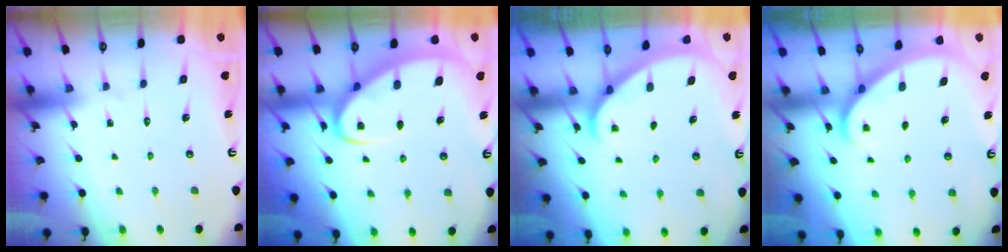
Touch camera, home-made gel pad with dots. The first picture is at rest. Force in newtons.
{"total": 7.4, "press": 7.4, "slide": 0.9}
{"total": 2.0, "press": 2.0, "slide": 0.1}
{"total": 2.9, "press": 2.9, "slide": 0.2}